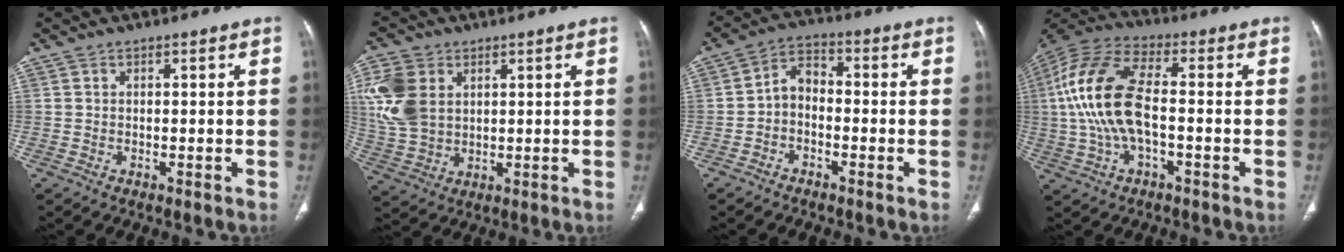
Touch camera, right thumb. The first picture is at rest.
{"total": 11.8, "force": [3.2, 8.5, 7.6], "torque": [-0.158, -0.003, 0.068]}
{"total": 5.4, "force": [-1.5, 3.8, 3.5], "torque": [-0.051, 0.028, -0.043]}
{"total": 15.9, "force": [-0.7, 7.6, 13.9], "torque": [-0.300, 0.031, -0.016]}